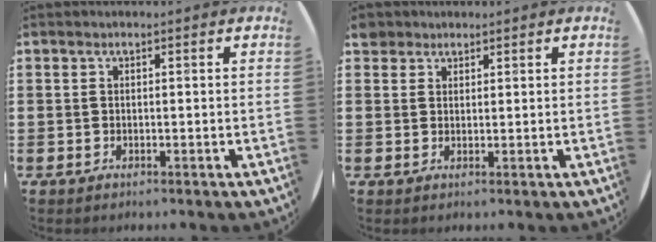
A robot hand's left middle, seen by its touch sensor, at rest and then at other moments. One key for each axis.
{"total": 2.0, "fx": 1.8, "fy": 1.0, "fz": 0.1, "tx": 0.003, "ty": 0.002, "tz": 0.034}